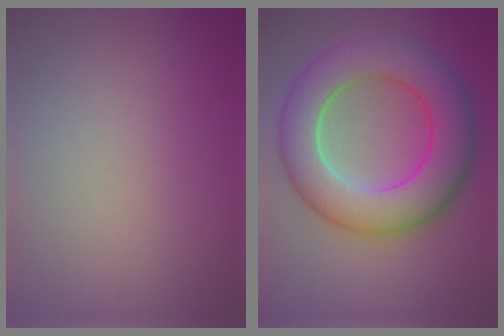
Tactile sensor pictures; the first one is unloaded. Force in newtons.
{"total": 10.4, "press": 10.3, "slide": 0.6}